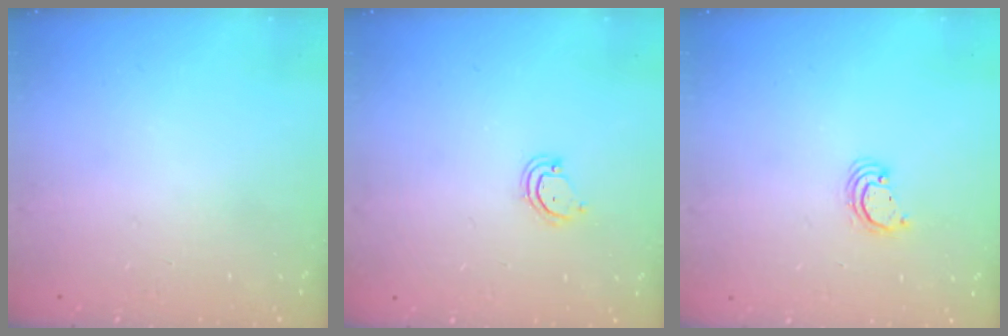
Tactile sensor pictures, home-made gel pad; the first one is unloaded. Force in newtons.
{"total": 3.7, "press": 3.7, "slide": 0.3}
{"total": 2.8, "press": 2.8, "slide": 0.2}